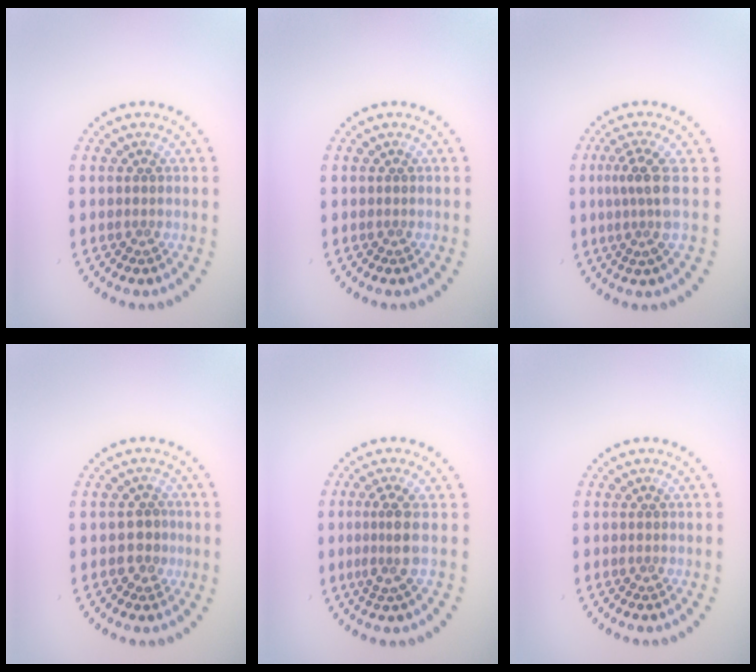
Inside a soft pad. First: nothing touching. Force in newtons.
{"total": 0.0}
{"total": 2.9, "press": 2.1, "slide": 2.0}
{"total": 1.8, "press": 1.6, "slide": 0.7}
{"total": 2.5, "press": 1.8, "slide": 1.8}
{"total": 0.0}